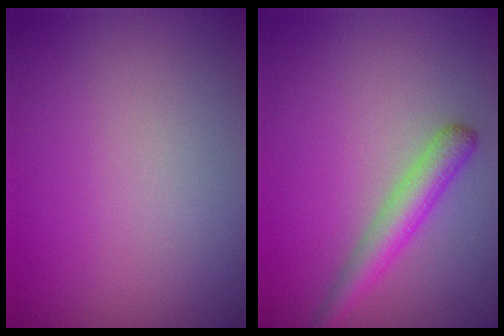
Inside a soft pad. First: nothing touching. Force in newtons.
{"total": 3.1, "press": 3.1, "slide": 0.1}